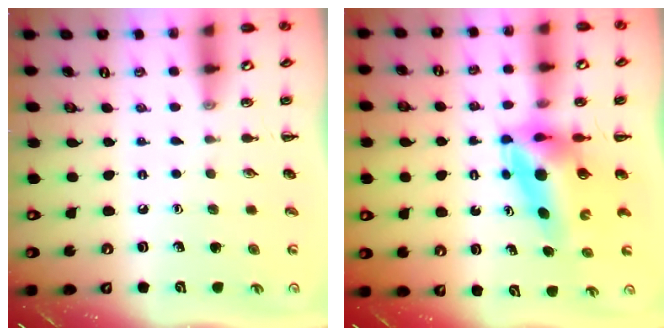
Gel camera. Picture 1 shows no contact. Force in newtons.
{"total": 7.1, "press": 6.7, "slide": 2.5}